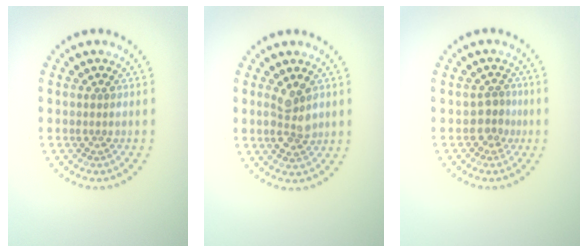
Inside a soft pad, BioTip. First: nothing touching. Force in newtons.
{"total": 2.6, "press": 2.6, "slide": 0.3}
{"total": 1.9, "press": 1.4, "slide": 1.2}